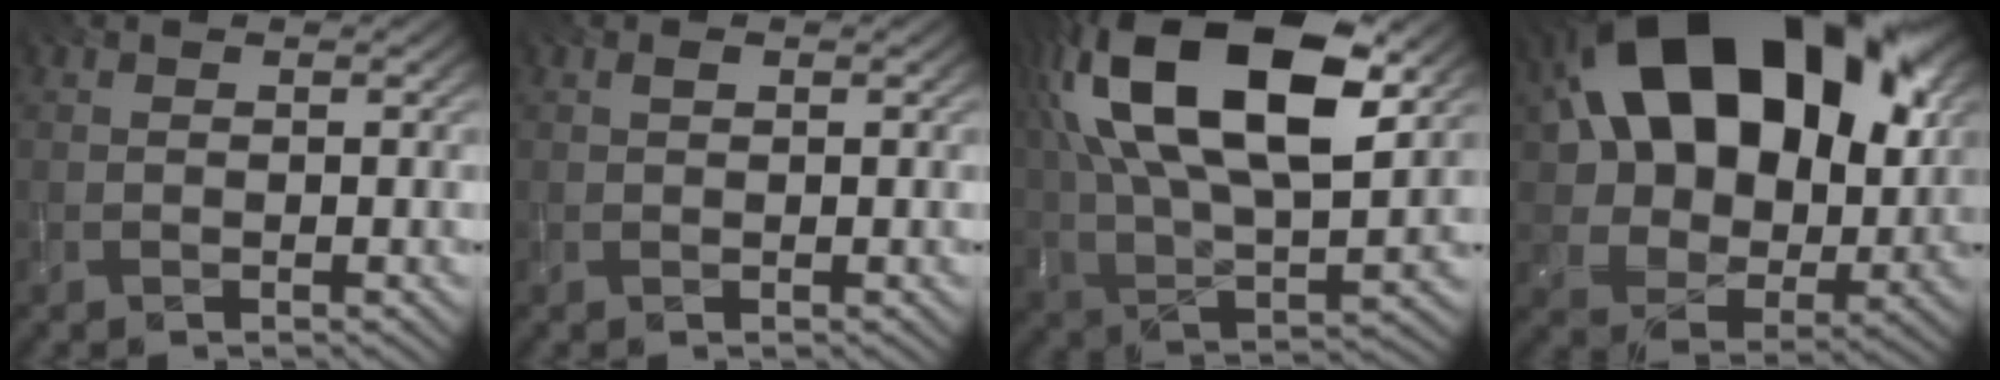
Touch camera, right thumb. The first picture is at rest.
{"total": 0.5, "force": [0.1, 0.3, 0.4], "torque": [-0.006, -0.001, 0.002]}
{"total": 20.7, "force": [7.8, 10.2, 16.3], "torque": [-0.335, 0.040, 0.121]}
{"total": 20.5, "force": [7.3, 13.6, 13.5], "torque": [-0.247, 0.031, 0.137]}